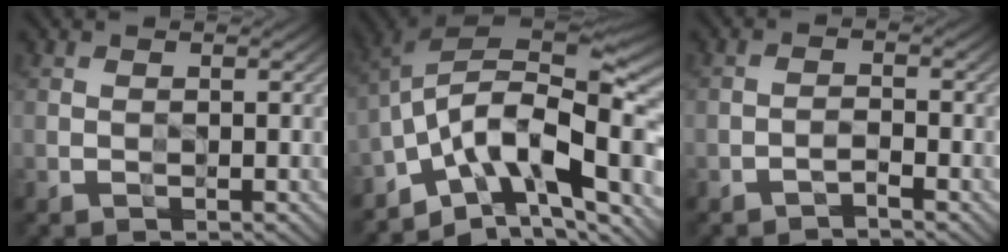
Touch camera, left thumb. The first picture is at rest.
{"total": 15.0, "force": [-6.2, 7.4, 11.5], "torque": [-0.218, 0.010, -0.120]}
{"total": 1.3, "force": [-1.3, 0.1, 0.2], "torque": [0.000, 0.003, -0.031]}